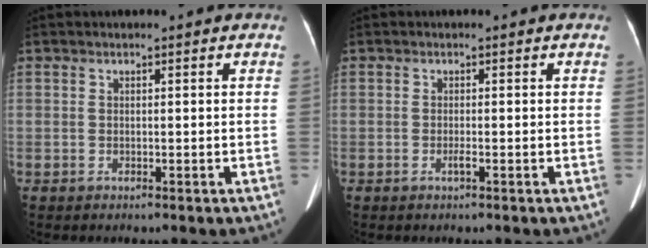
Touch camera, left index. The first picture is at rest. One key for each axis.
{"total": 0.8, "fx": -0.4, "fy": -0.1, "fz": 0.7, "tx": -0.017, "ty": -0.002, "tz": -0.004}